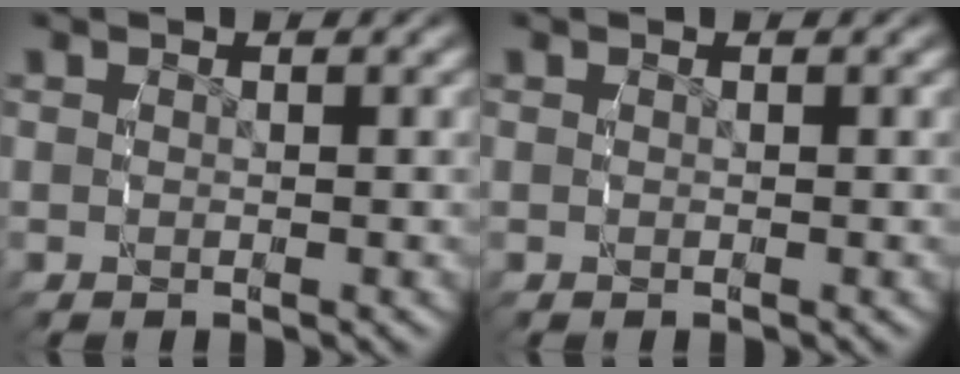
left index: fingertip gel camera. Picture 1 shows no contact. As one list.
[{"total": 0.0}]